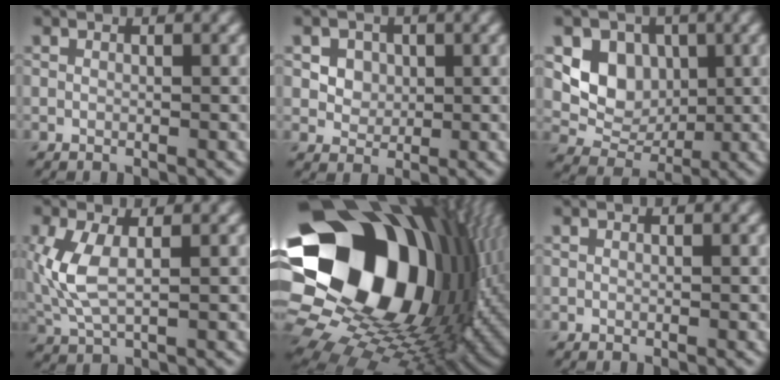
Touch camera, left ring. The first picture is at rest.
{"total": 5.0, "force": [2.1, 3.8, 2.4], "torque": [-0.045, 0.013, 0.032]}
{"total": 5.1, "force": [1.1, 4.3, 2.6], "torque": [-0.042, -0.006, 0.013]}
{"total": 4.9, "force": [0.6, 2.4, 4.3], "torque": [-0.116, 0.003, 0.014]}
{"total": 21.7, "force": [4.3, 15.7, 14.3], "torque": [-0.274, -0.019, 0.096]}
{"total": 0.0}